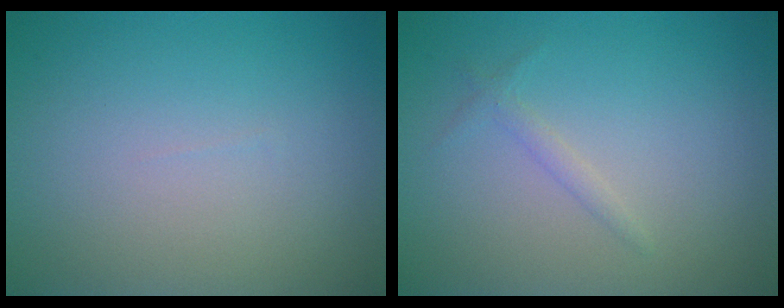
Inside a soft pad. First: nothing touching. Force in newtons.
{"total": 0.9, "press": 0.9, "slide": 0.1}